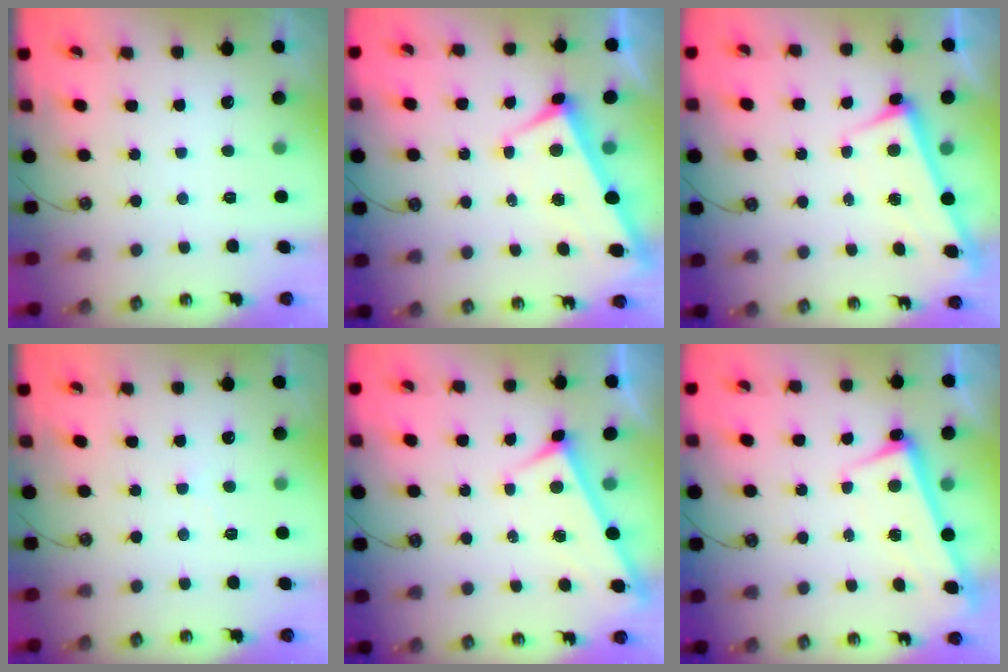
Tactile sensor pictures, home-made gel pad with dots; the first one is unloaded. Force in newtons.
{"total": 3.0, "press": 2.9, "slide": 0.9}
{"total": 2.8, "press": 2.8, "slide": 0.4}
{"total": 0.5, "press": 0.5, "slide": 0.2}
{"total": 3.2, "press": 3.2, "slide": 0.3}
{"total": 2.6, "press": 2.4, "slide": 0.9}